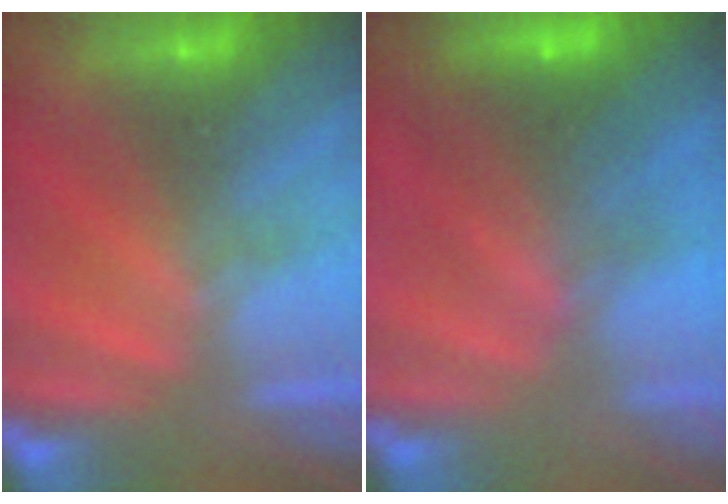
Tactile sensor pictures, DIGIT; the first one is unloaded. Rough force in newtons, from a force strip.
{"total": 5.6}